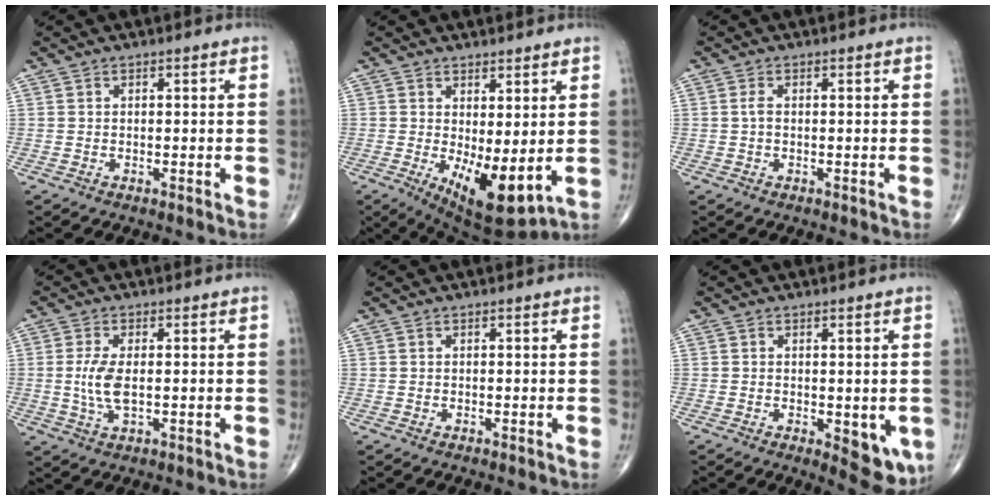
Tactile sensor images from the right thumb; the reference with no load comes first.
{"total": 10.1, "force": [-0.8, 3.9, 9.2], "torque": [-0.143, -0.024, 0.004]}
{"total": 1.2, "force": [0.0, 0.6, 1.1], "torque": [-0.022, -0.001, -0.001]}
{"total": 5.6, "force": [-0.2, 2.3, 5.1], "torque": [-0.113, -0.006, -0.005]}
{"total": 0.0}
{"total": 7.5, "force": [-1.9, 3.3, 6.5], "torque": [-0.061, -0.013, -0.016]}